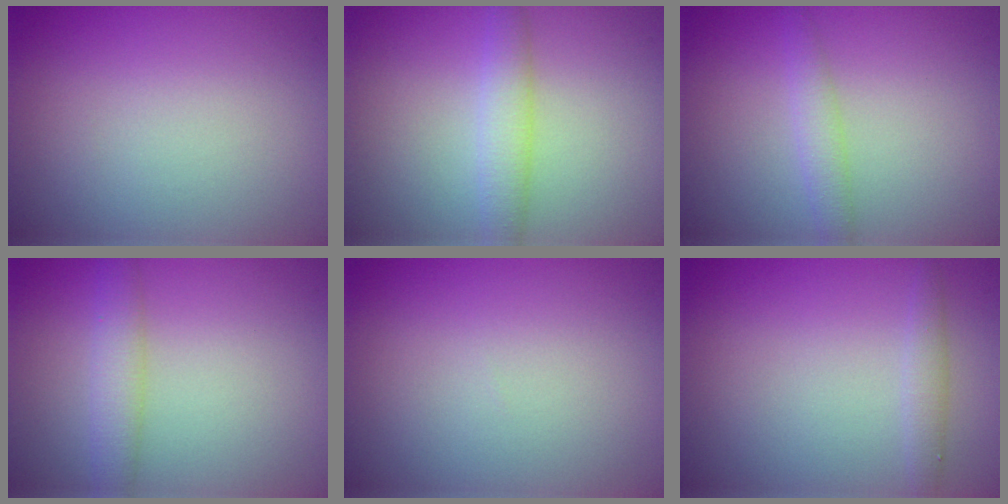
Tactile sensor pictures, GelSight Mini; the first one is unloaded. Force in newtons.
{"total": 2.6, "press": 2.6, "slide": 0.1}
{"total": 1.7, "press": 1.7, "slide": 0.1}
{"total": 2.7, "press": 2.7, "slide": 0.2}
{"total": 0.0}
{"total": 1.3, "press": 1.3, "slide": 0.2}